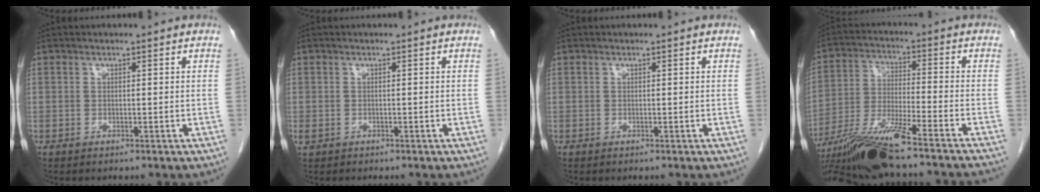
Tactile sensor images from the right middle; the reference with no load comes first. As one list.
[{"total": 0.8, "force": [-0.3, 0.6, 0.4], "torque": [-0.012, 0.000, -0.001]}, {"total": 0.0}, {"total": 15.3, "force": [-12.7, -1.1, 8.4], "torque": [-0.165, -0.027, -0.221]}]